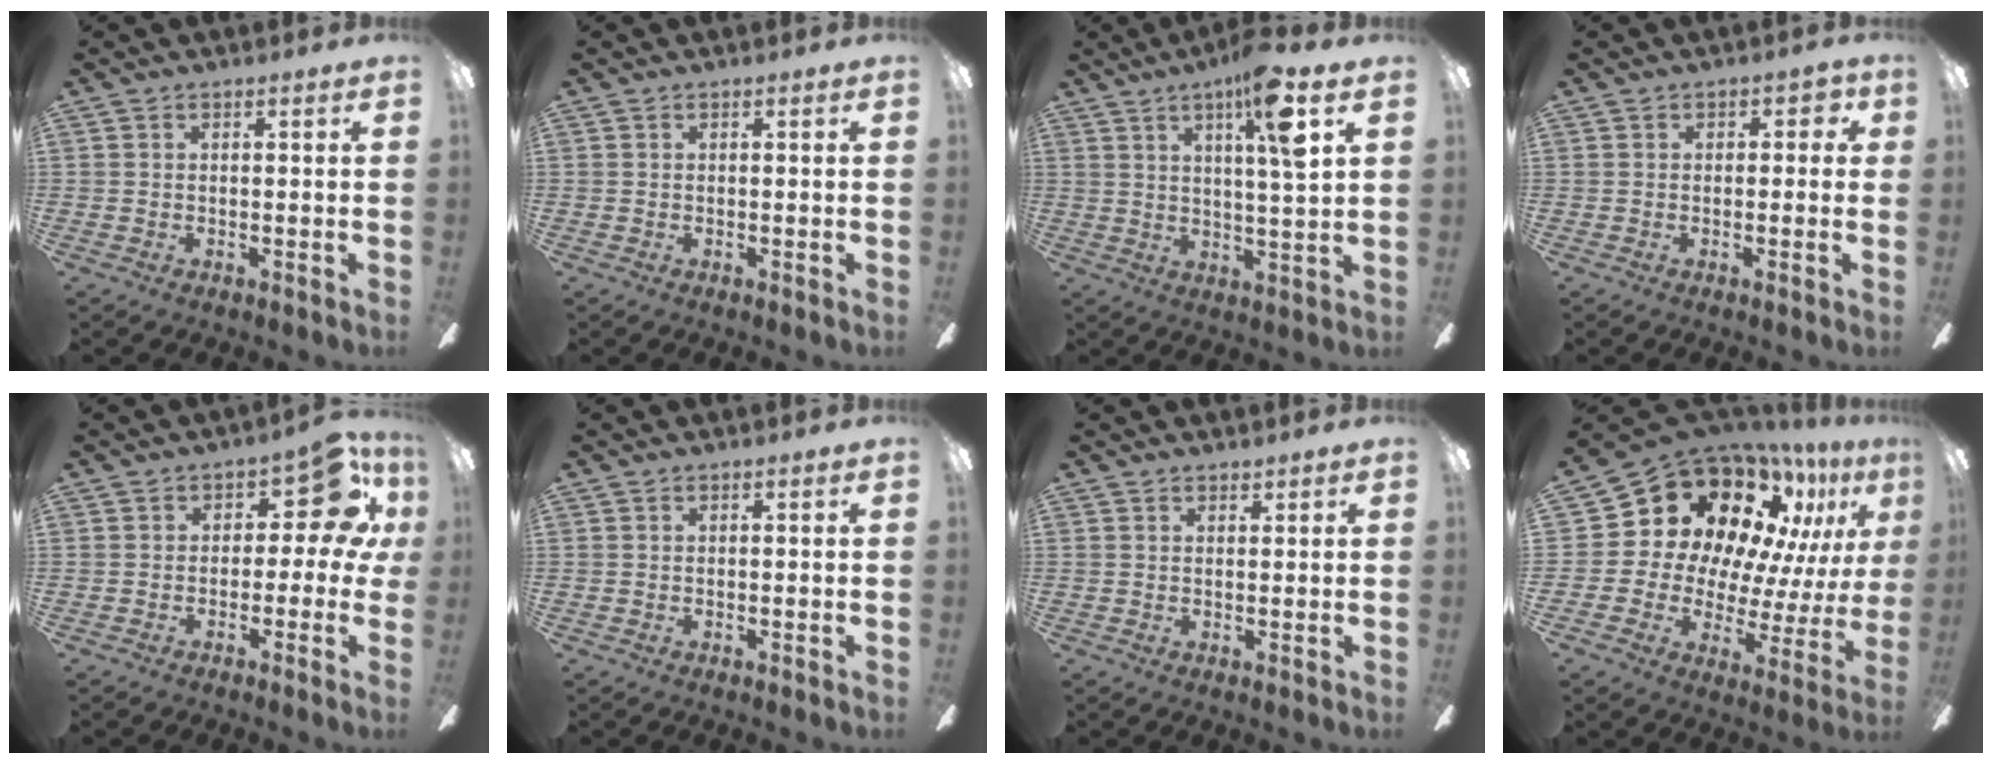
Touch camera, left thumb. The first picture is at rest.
{"total": 0.0}
{"total": 11.1, "force": [5.7, 1.2, 9.5], "torque": [-0.151, -0.014, 0.084]}
{"total": 2.6, "force": [0.0, 1.9, 1.8], "torque": [-0.025, 0.007, -0.003]}
{"total": 9.6, "force": [3.6, 4.6, 7.6], "torque": [-0.110, -0.018, 0.058]}
{"total": 0.0}
{"total": 1.2, "force": [1.1, 0.5, 0.2], "torque": [0.004, -0.005, 0.021]}
{"total": 19.1, "force": [12.4, 11.5, 8.8], "torque": [-0.170, -0.105, 0.234]}